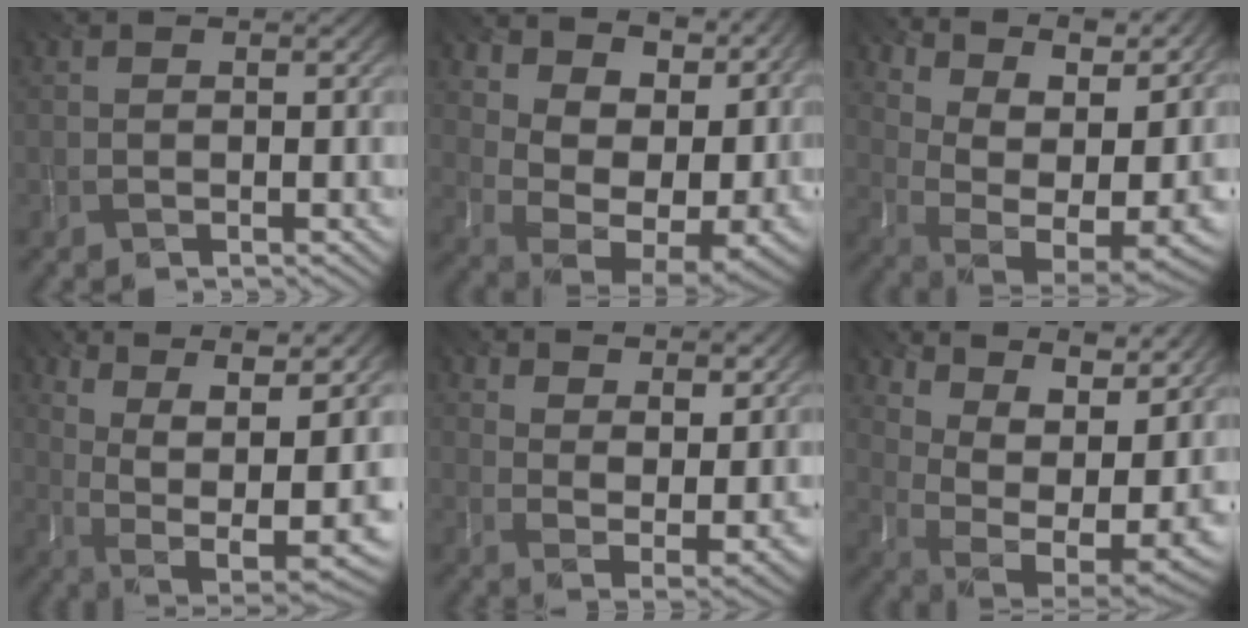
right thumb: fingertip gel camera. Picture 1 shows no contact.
{"total": 14.9, "force": [5.5, 7.8, 11.4], "torque": [-0.163, 0.016, 0.126]}
{"total": 15.6, "force": [7.1, 7.3, 11.8], "torque": [-0.122, 0.045, 0.138]}
{"total": 15.9, "force": [5.0, 7.2, 13.2], "torque": [-0.216, 0.024, 0.101]}
{"total": 11.7, "force": [8.6, 4.1, 6.9], "torque": [-0.121, -0.005, 0.121]}
{"total": 15.8, "force": [8.8, 7.0, 11.1], "torque": [-0.124, 0.051, 0.146]}